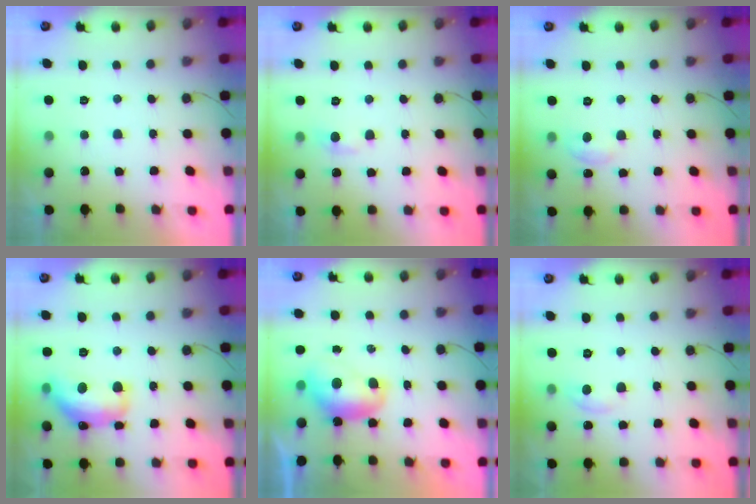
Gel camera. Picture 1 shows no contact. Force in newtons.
{"total": 4.5, "press": 4.5, "slide": 0.7}
{"total": 4.5, "press": 4.5, "slide": 0.5}
{"total": 17.4, "press": 17.4, "slide": 1.1}
{"total": 7.7, "press": 7.6, "slide": 0.9}
{"total": 3.0, "press": 3.0, "slide": 0.3}